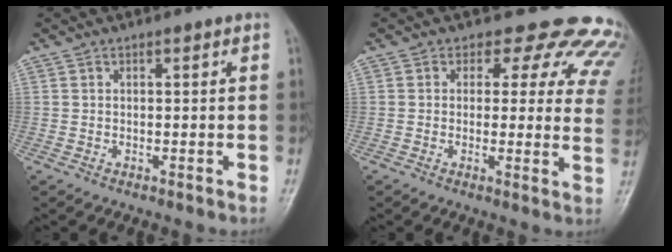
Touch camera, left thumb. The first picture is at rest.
{"total": 14.6, "force": [12.3, 7.1, 3.0], "torque": [0.024, -0.072, 0.102]}